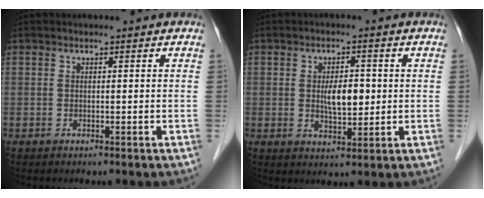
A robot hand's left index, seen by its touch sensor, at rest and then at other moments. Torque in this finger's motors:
{"motor_torque": [0.69, 0.41, 0.12, 0.09]}